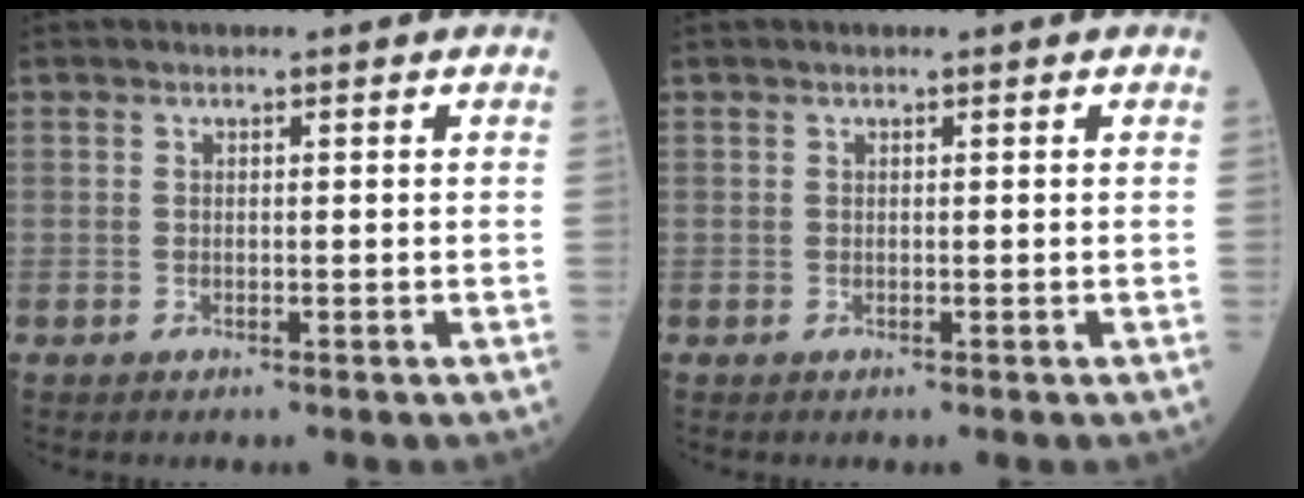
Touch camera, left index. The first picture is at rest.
{"total": 0.0}